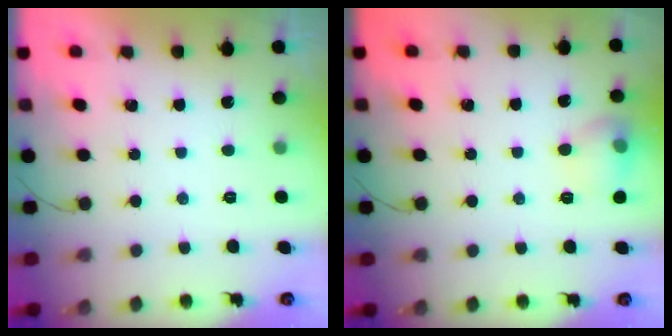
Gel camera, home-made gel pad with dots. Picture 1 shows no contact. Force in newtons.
{"total": 8.4, "press": 8.4, "slide": 0.8}